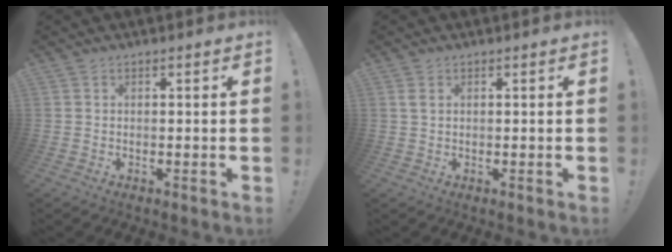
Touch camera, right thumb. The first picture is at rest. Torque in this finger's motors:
{"motor_torque": [-0.01, -0.02, 0.01, 0.13, 0.08]}